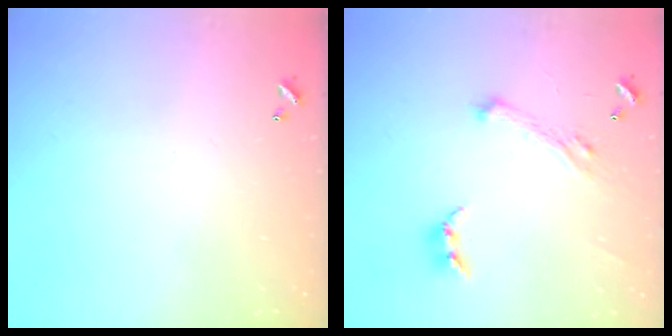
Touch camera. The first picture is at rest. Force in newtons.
{"total": 2.7, "press": 2.7, "slide": 0.4}